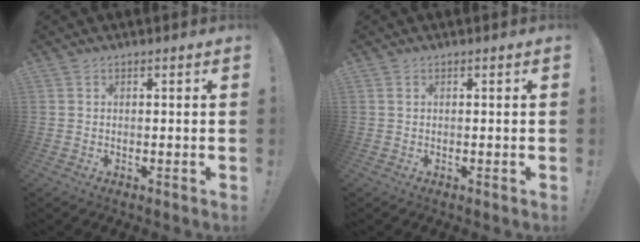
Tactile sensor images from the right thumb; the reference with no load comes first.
{"total": 0.0}